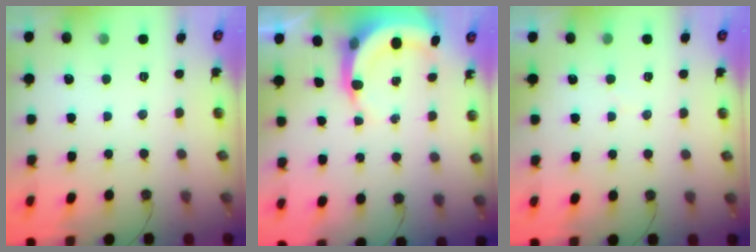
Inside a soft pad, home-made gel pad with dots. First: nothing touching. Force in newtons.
{"total": 5.3, "press": 5.3, "slide": 0.6}
{"total": 2.7, "press": 2.6, "slide": 0.3}